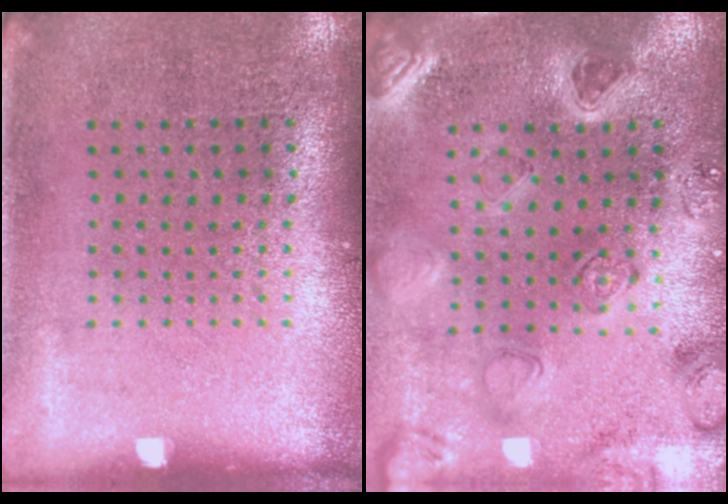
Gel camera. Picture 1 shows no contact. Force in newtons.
{"total": 2.2, "press": 2.2, "slide": 0.4}